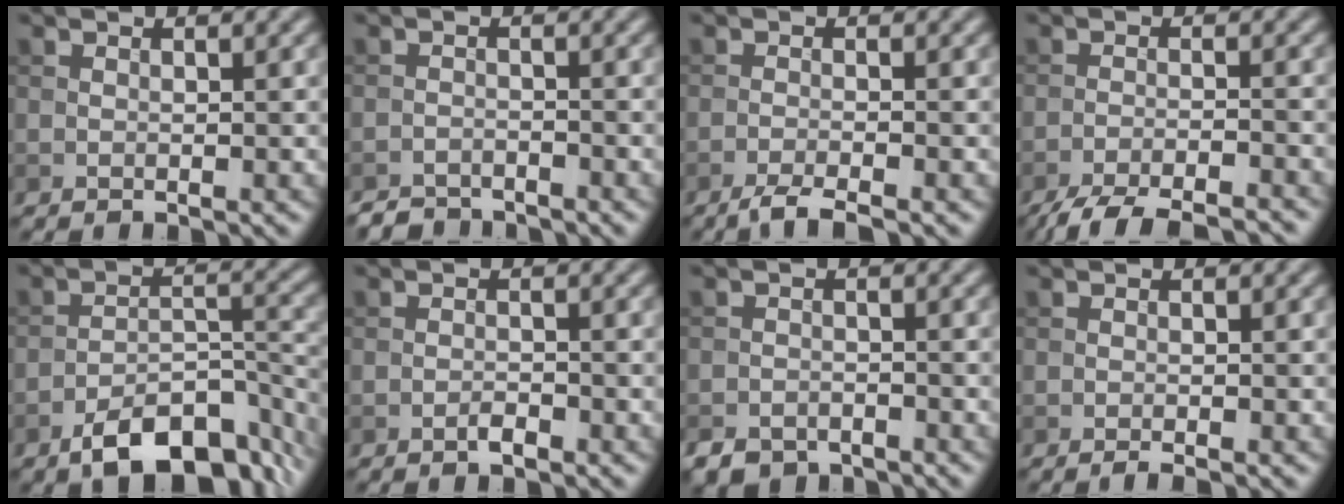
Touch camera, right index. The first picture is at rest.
{"total": 2.4, "force": [-2.4, 0.5, 0.1], "torque": [0.002, 0.001, -0.045]}
{"total": 2.7, "force": [-2.1, 0.3, 1.6], "torque": [-0.029, -0.002, -0.047]}
{"total": 7.3, "force": [-6.4, 1.3, 3.2], "torque": [-0.049, -0.014, -0.103]}
{"total": 9.3, "force": [-6.3, 3.8, 5.6], "torque": [-0.081, -0.005, -0.107]}
{"total": 1.1, "force": [-0.8, 0.4, 0.7], "torque": [-0.013, 0.002, -0.015]}
{"total": 3.8, "force": [-3.1, 1.9, 0.9], "torque": [-0.009, -0.008, -0.054]}
{"total": 1.1, "force": [-0.7, 0.1, 0.8], "torque": [-0.010, -0.001, -0.012]}